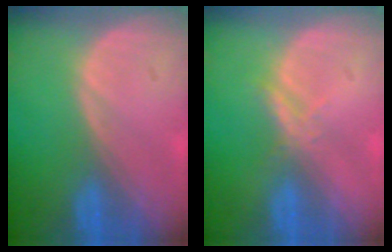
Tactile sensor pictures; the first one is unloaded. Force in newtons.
{"total": 1.7, "press": 1.7, "slide": 0.1}